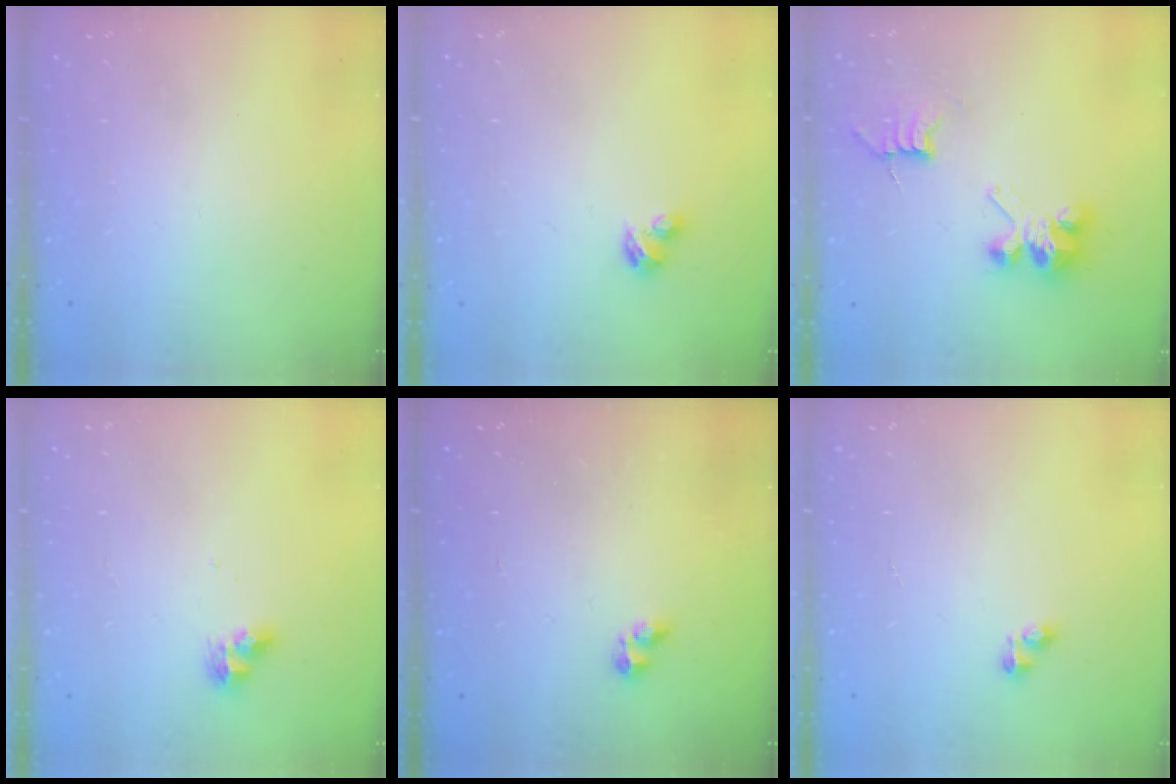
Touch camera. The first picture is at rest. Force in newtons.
{"total": 2.9, "press": 2.8, "slide": 0.5}
{"total": 7.1, "press": 7.1, "slide": 0.2}
{"total": 7.8, "press": 7.7, "slide": 0.9}
{"total": 2.8, "press": 2.7, "slide": 0.5}
{"total": 2.8, "press": 2.8, "slide": 0.4}